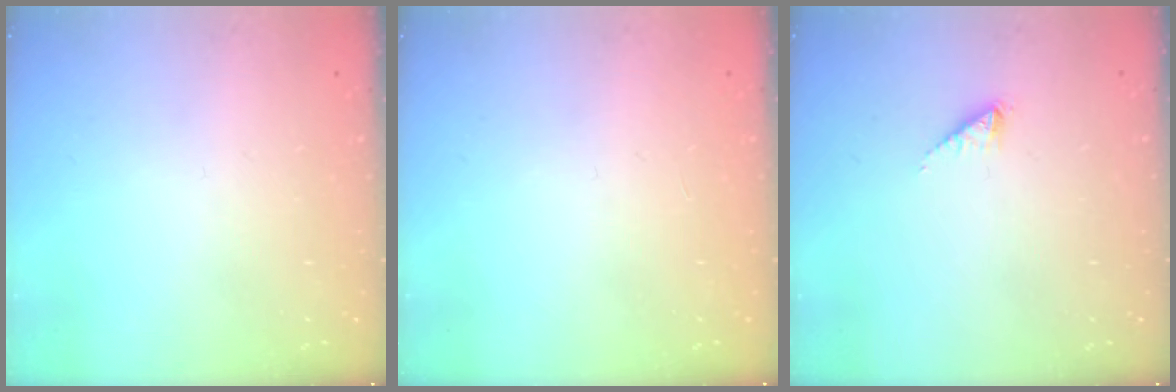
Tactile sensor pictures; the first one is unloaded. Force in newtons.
{"total": 0.0}
{"total": 1.2, "press": 1.2, "slide": 0.2}